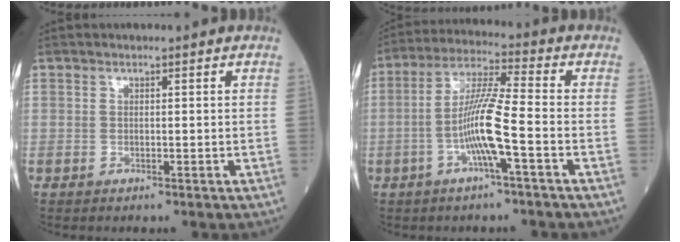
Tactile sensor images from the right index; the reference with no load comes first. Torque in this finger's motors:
{"motor_torque": [0.49, -0.39, 0.38, 0.20]}